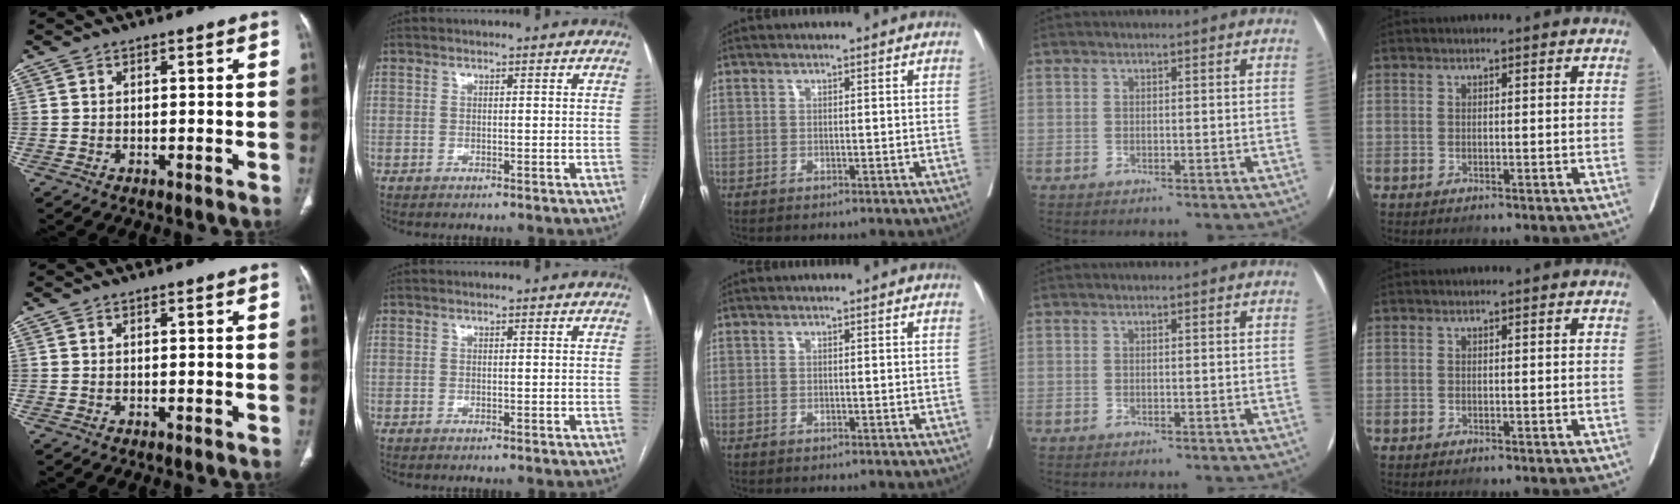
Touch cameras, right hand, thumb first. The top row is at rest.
{}